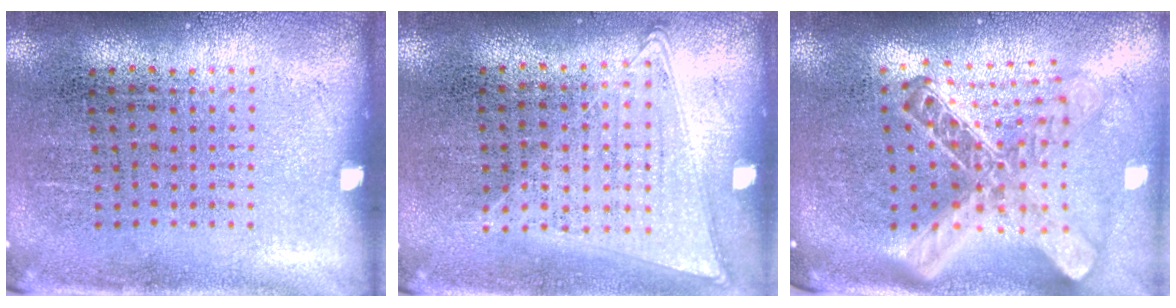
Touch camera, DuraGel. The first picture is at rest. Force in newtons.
{"total": 1.0, "press": 1.0, "slide": 0.4}
{"total": 2.8, "press": 2.0, "slide": 1.9}